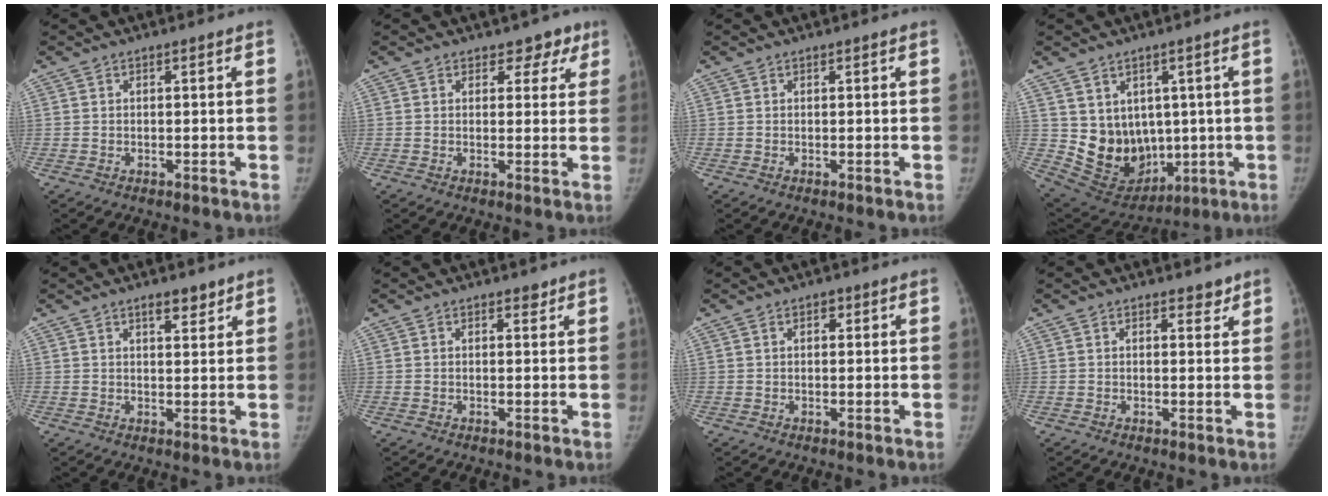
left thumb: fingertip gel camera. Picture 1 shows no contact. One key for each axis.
{"total": 4.2, "fx": 2.9, "fy": 2.9, "fz": 1.2, "tx": 0.021, "ty": -0.012, "tz": 0.030}
{"total": 0.0}
{"total": 12.8, "fx": 1.2, "fy": 10.6, "fz": 7.1, "tx": -0.078, "ty": -0.013, "tz": 0.063}
{"total": 3.8, "fx": 2.6, "fy": 1.4, "fz": 2.2, "tx": -0.019, "ty": -0.016, "tz": 0.039}
{"total": 1.3, "fx": 1.0, "fy": 0.6, "fz": 0.5, "tx": 0.001, "ty": -0.006, "tz": 0.010}
{"total": 1.8, "fx": 0.9, "fy": 1.1, "fz": 1.2, "tx": -0.011, "ty": -0.001, "tz": 0.012}
{"total": 2.0, "fx": 1.6, "fy": 1.0, "fz": 0.7, "tx": 0.006, "ty": -0.009, "tz": 0.017}